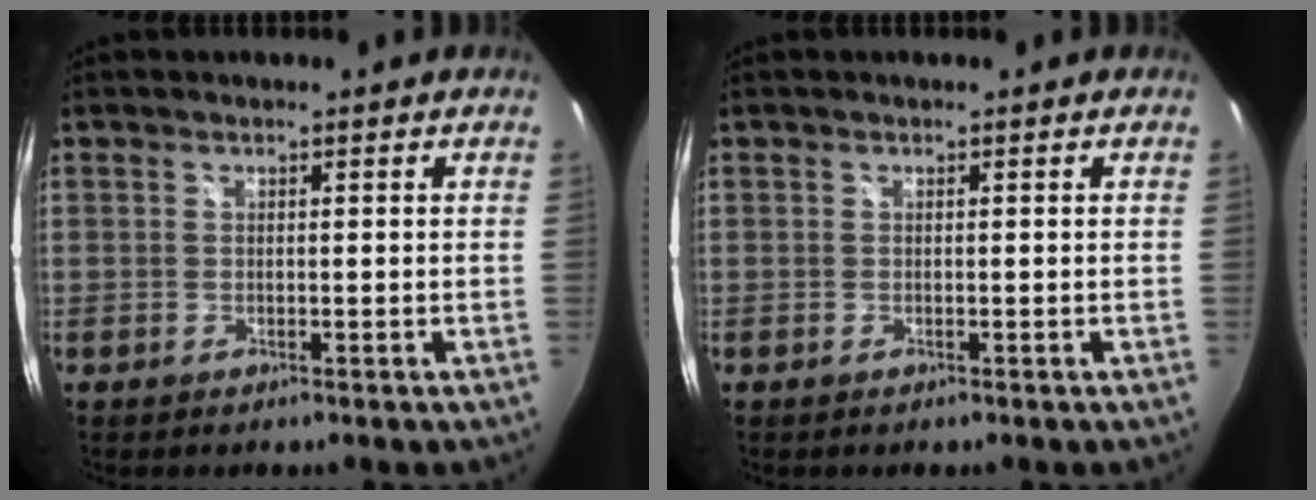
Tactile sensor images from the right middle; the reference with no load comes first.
{"total": 0.0}